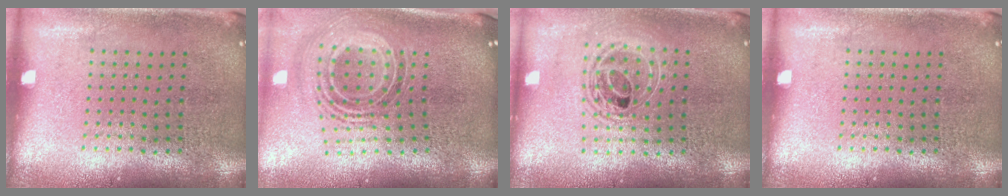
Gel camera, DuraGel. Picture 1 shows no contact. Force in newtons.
{"total": 1.8, "press": 1.3, "slide": 1.2}
{"total": 1.7, "press": 1.4, "slide": 0.9}
{"total": 0.0}